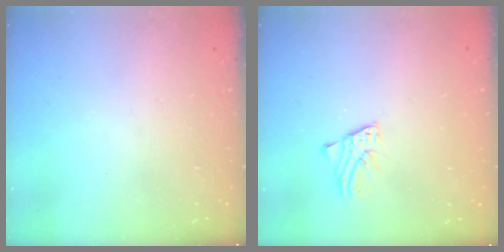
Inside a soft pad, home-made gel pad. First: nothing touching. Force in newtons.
{"total": 1.6, "press": 1.6, "slide": 0.2}